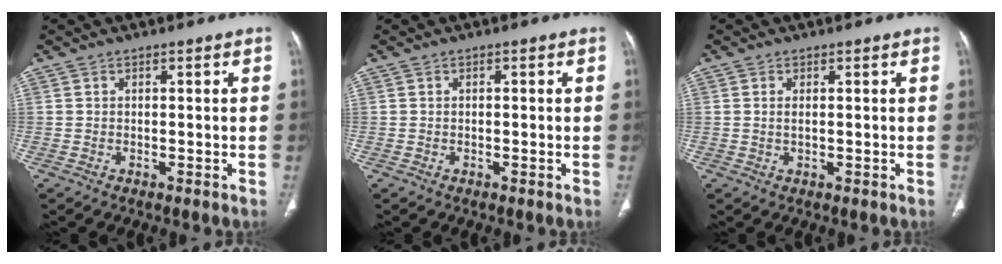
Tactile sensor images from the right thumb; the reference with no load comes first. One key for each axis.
{"total": 0.0}
{"total": 0.9, "fx": 0.2, "fy": 0.3, "fz": 0.8, "tx": -0.021, "ty": 0.001, "tz": 0.005}